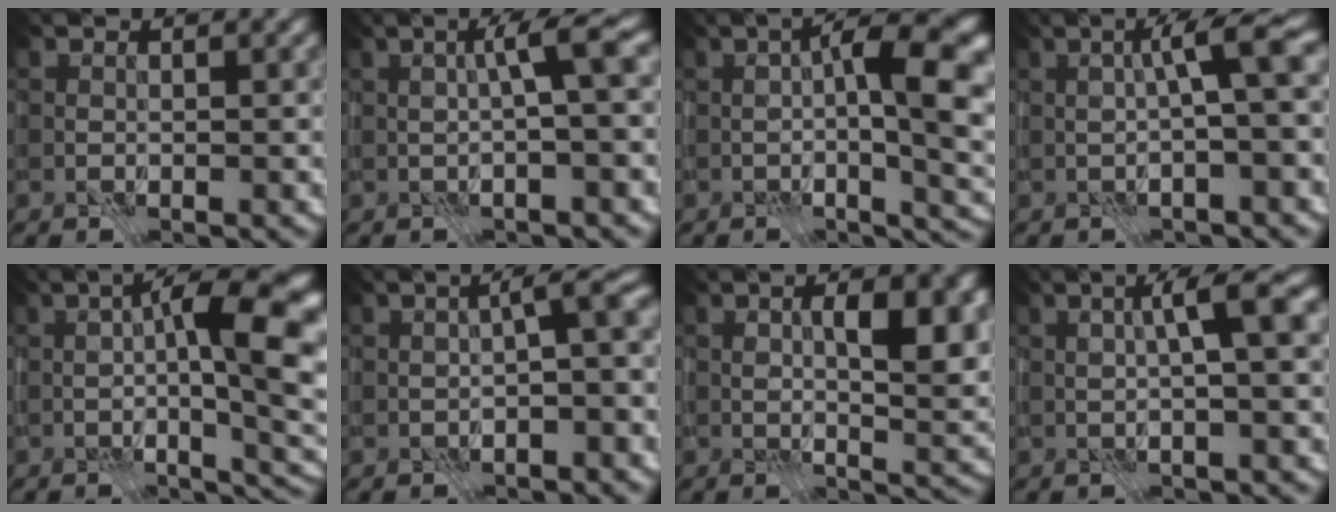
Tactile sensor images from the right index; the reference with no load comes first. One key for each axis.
{"total": 3.0, "fx": 0.2, "fy": -0.2, "fz": 2.9, "tx": -0.048, "ty": 0.017, "tz": -0.002}
{"total": 7.4, "fx": -0.4, "fy": 1.7, "fz": 7.2, "tx": -0.108, "ty": 0.010, "tz": -0.011}
{"total": 3.7, "fx": 0.1, "fy": 0.0, "fz": 3.7, "tx": -0.059, "ty": 0.021, "tz": -0.004}
{"total": 9.3, "fx": -0.7, "fy": 2.2, "fz": 9.0, "tx": -0.133, "ty": 0.012, "tz": -0.010}
{"total": 3.2, "fx": -1.0, "fy": 0.5, "fz": 3.0, "tx": -0.047, "ty": 0.012, "tz": -0.021}
{"total": 6.3, "fx": 1.3, "fy": 2.1, "fz": 5.8, "tx": -0.084, "ty": -0.001, "tz": 0.023}
{"total": 3.3, "fx": 0.7, "fy": -0.1, "fz": 3.2, "tx": -0.049, "ty": 0.014, "tz": 0.009}